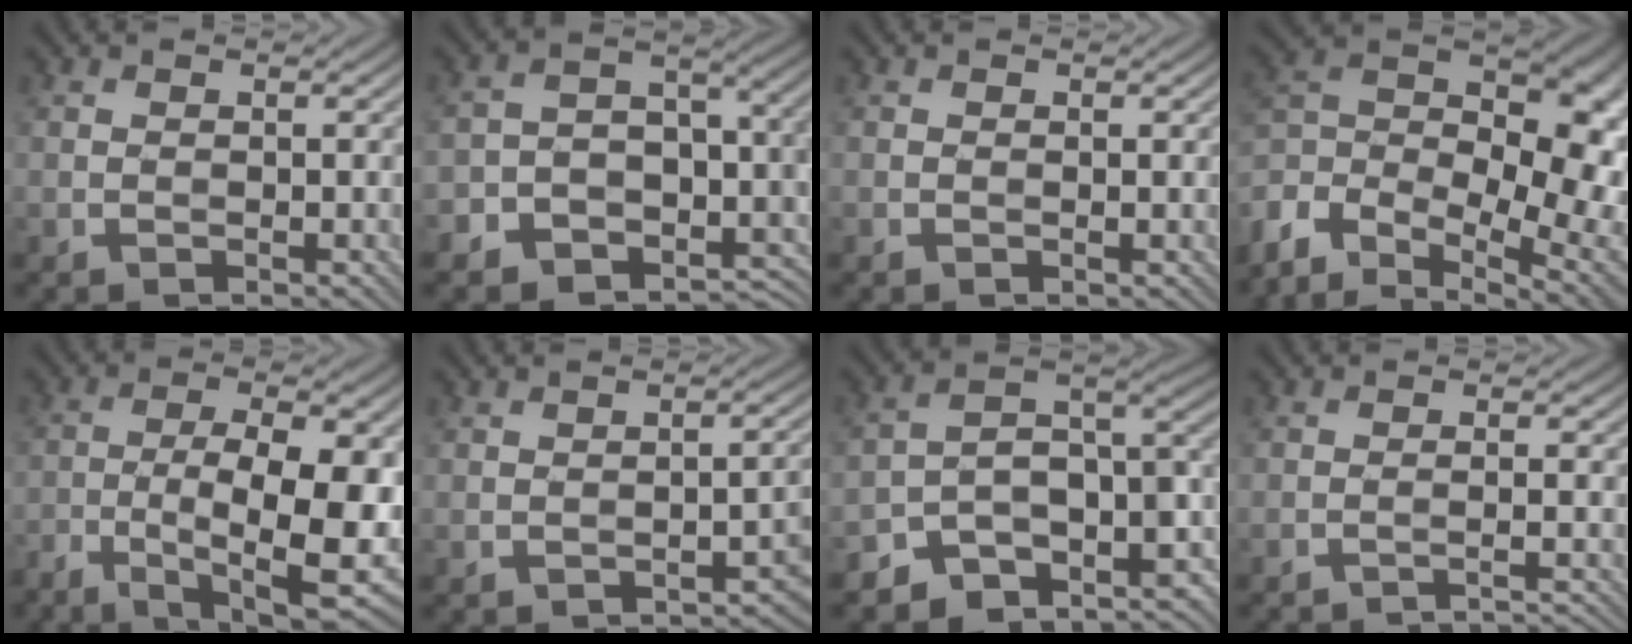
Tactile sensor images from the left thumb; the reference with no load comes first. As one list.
[{"total": 8.7, "force": [-4.1, 6.2, 4.5], "torque": [-0.070, -0.022, -0.081]}, {"total": 0.0}, {"total": 16.4, "force": [-7.0, 9.9, 11.0], "torque": [-0.252, -0.017, -0.119]}, {"total": 12.5, "force": [-4.3, 4.0, 11.0], "torque": [-0.174, -0.010, -0.062]}, {"total": 3.0, "force": [-2.0, 0.9, 2.0], "torque": [-0.022, 0.009, -0.024]}, {"total": 8.2, "force": [-4.7, 4.0, 5.5], "torque": [-0.077, -0.013, -0.092]}, {"total": 3.5, "force": [-2.8, 0.2, 2.0], "torque": [-0.022, 0.010, -0.061]}]